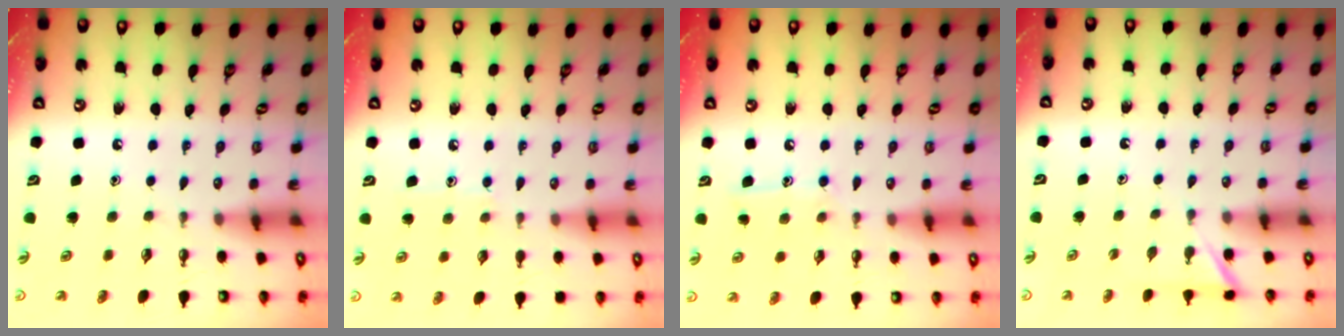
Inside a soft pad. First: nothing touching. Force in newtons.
{"total": 6.3, "press": 6.2, "slide": 0.7}
{"total": 7.9, "press": 7.9, "slide": 0.4}
{"total": 2.7, "press": 2.7, "slide": 0.3}